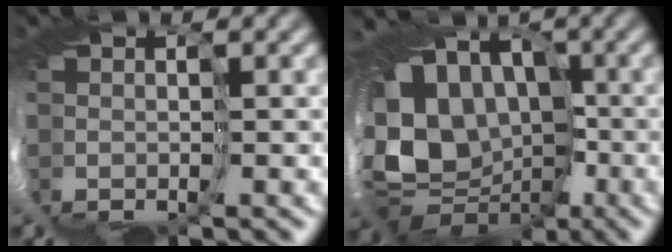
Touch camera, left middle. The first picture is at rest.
{"total": 9.4, "force": [0.8, 8.2, 4.5], "torque": [-0.096, -0.011, 0.007]}